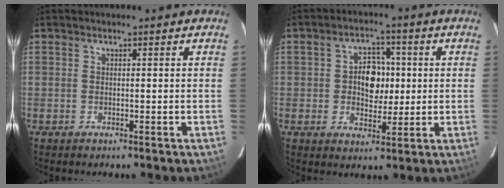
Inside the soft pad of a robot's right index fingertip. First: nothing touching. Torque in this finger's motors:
{"motor_torque": [0.17, 0.01, 0.32, 0.05]}